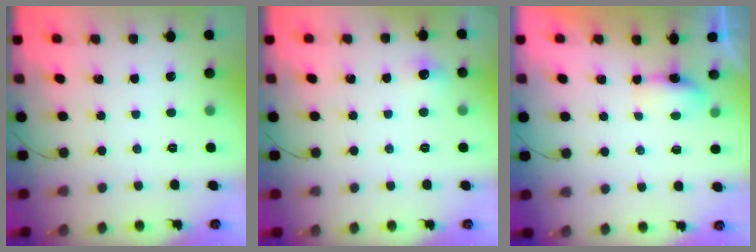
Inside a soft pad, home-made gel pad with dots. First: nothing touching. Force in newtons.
{"total": 4.6, "press": 4.3, "slide": 1.5}
{"total": 3.9, "press": 3.7, "slide": 1.3}